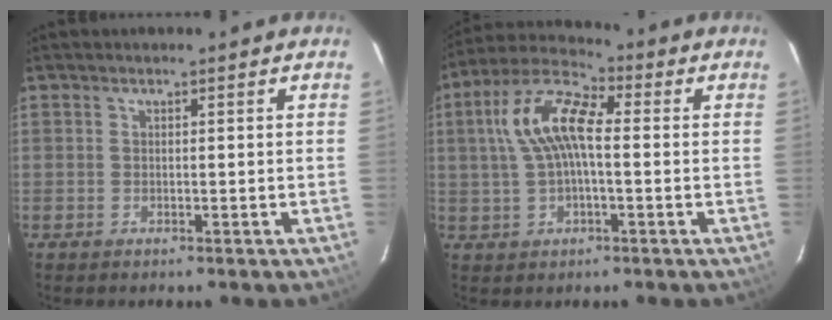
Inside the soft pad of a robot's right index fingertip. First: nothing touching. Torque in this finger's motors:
{"motor_torque": [1.24, 0.43, 0.69, 0.21]}